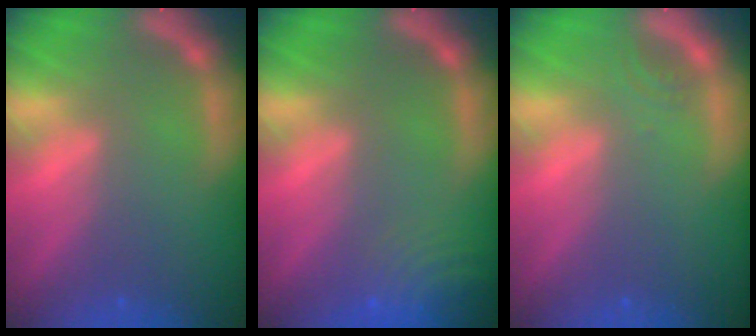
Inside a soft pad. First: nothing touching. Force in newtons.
{"total": 7.0}
{"total": 1.0}